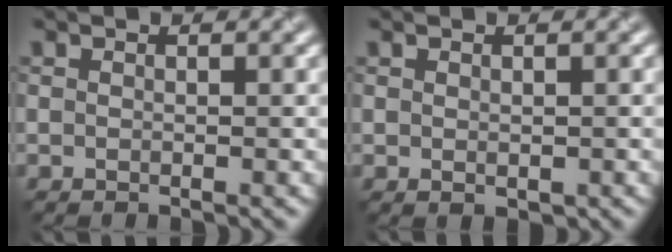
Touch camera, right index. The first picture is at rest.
{"total": 0.6, "force": [0.1, 0.4, 0.5], "torque": [-0.006, -0.002, 0.007]}